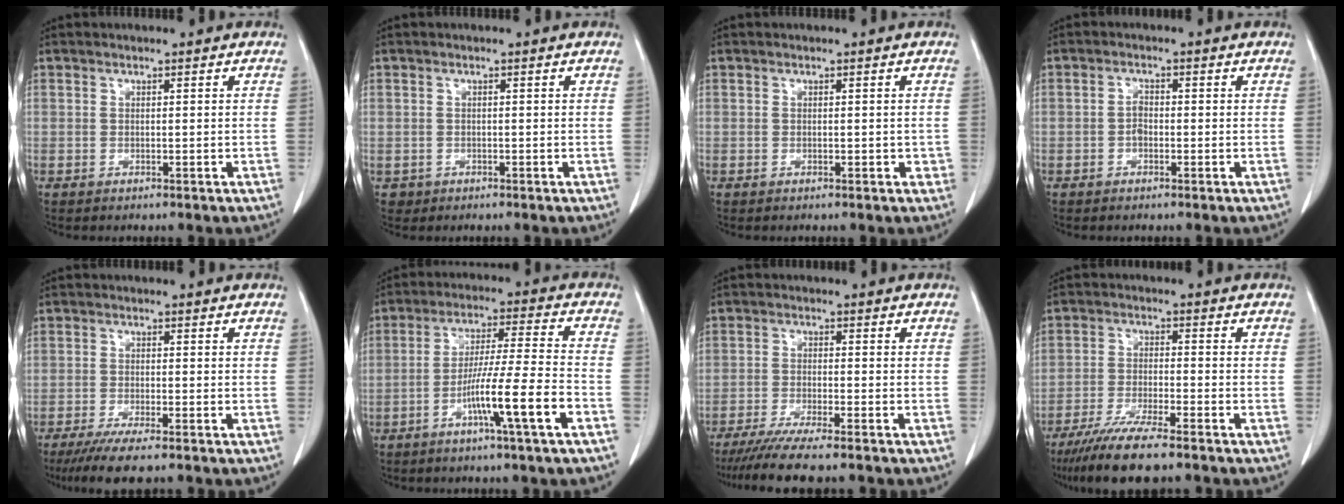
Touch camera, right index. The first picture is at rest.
{"total": 1.4, "force": [-0.5, 1.4, -0.1], "torque": [-0.002, 0.006, -0.006]}
{"total": 1.0, "force": [-0.2, 0.6, 0.8], "torque": [-0.008, 0.002, -0.001]}
{"total": 1.5, "force": [-0.5, 0.9, 1.1], "torque": [-0.016, 0.007, -0.010]}
{"total": 6.8, "force": [-5.3, 0.3, 4.3], "torque": [-0.068, -0.017, -0.085]}
{"total": 10.8, "force": [-4.9, -1.2, 9.5], "torque": [-0.169, 0.001, -0.087]}
{"total": 9.6, "force": [-8.2, -0.1, 5.1], "torque": [-0.068, -0.026, -0.129]}
{"total": 9.9, "force": [-7.9, 0.4, 5.9], "torque": [-0.098, -0.027, -0.135]}